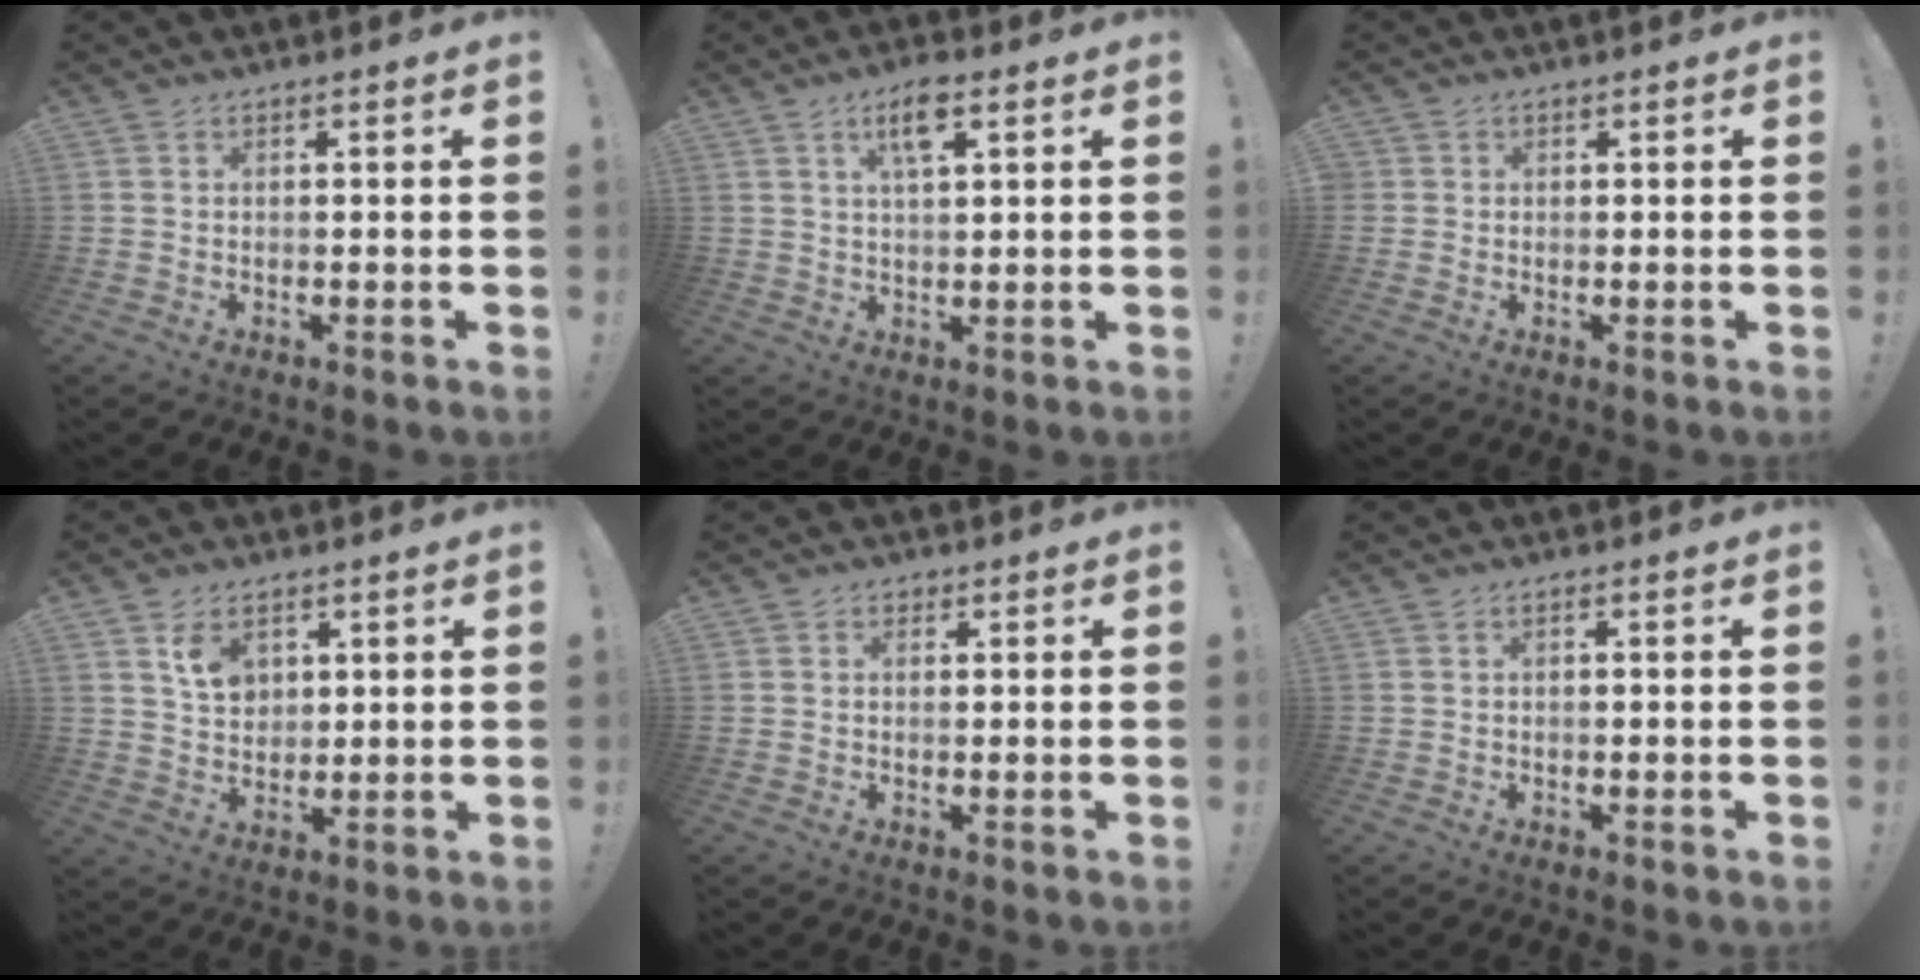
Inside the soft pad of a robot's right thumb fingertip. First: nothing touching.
{"total": 7.0, "force": [3.5, 2.3, 5.7], "torque": [-0.100, 0.000, 0.056]}
{"total": 1.0, "force": [0.1, 1.0, 0.0], "torque": [-0.008, 0.004, 0.004]}
{"total": 7.1, "force": [3.6, 5.1, 3.3], "torque": [-0.037, -0.019, 0.064]}
{"total": 1.1, "force": [0.5, 0.9, 0.4], "torque": [-0.002, -0.001, 0.008]}
{"total": 0.6, "force": [-0.5, 0.1, 0.3], "torque": [-0.014, 0.003, -0.007]}